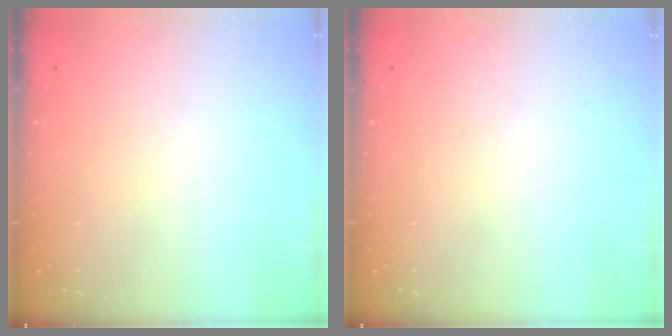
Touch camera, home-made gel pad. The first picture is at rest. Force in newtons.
{"total": 0.0}